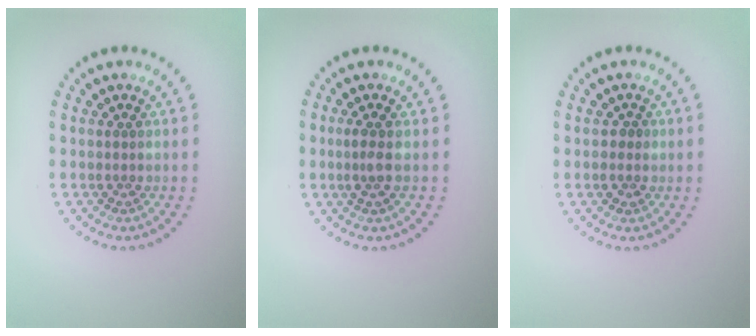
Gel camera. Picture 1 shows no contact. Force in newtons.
{"total": 1.6, "press": 1.3, "slide": 1.0}
{"total": 1.1, "press": 1.0, "slide": 0.2}